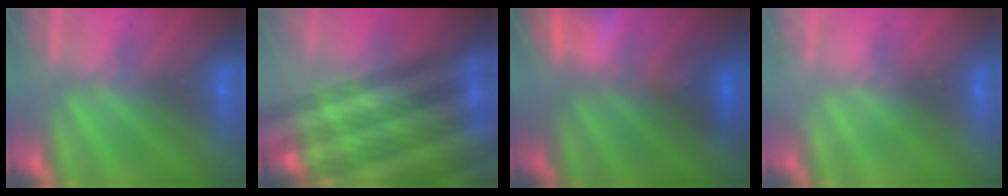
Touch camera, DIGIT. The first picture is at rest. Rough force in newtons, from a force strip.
{"total": 5.8}
{"total": 7.5}
{"total": 2.3}